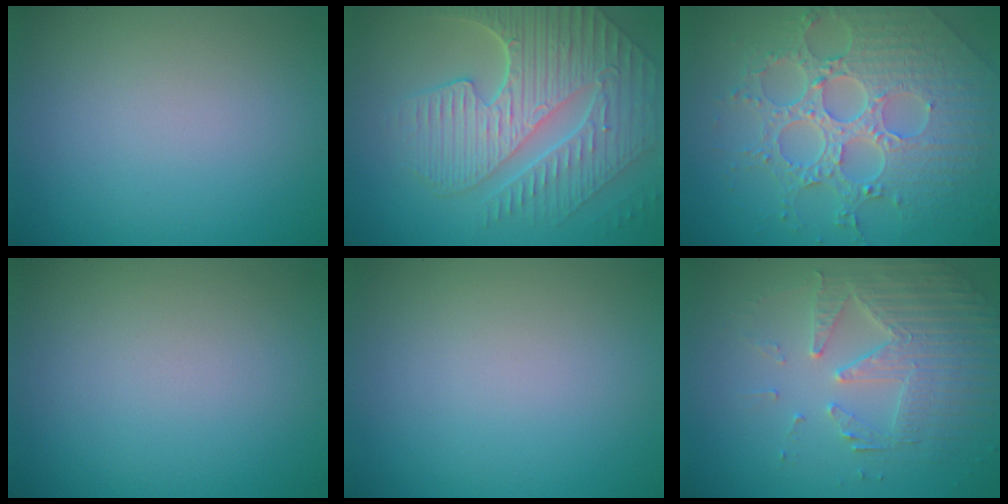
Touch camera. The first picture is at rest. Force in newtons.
{"total": 9.2, "press": 6.2, "slide": 6.7}
{"total": 7.9, "press": 5.9, "slide": 5.4}
{"total": 0.0}
{"total": 0.0}
{"total": 4.2, "press": 3.9, "slide": 1.6}